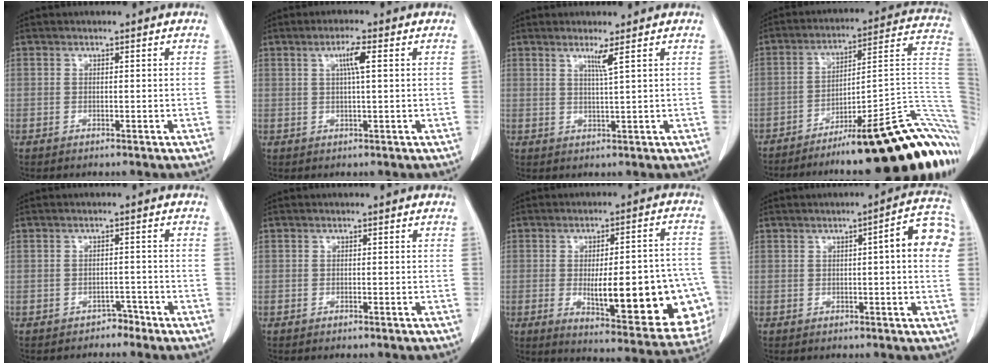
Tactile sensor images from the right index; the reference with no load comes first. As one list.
[{"total": 3.5, "force": [1.0, 0.0, 3.3], "torque": [-0.059, 0.003, 0.018]}, {"total": 2.4, "force": [1.3, -0.8, 1.8], "torque": [-0.035, -0.011, 0.029]}, {"total": 26.6, "force": [-15.4, 3.5, 21.5], "torque": [-0.176, 0.027, -0.214]}, {"total": 1.9, "force": [-1.6, 0.9, 0.1], "torque": [-0.001, 0.004, -0.024]}, {"total": 0.7, "force": [-0.6, 0.1, 0.3], "torque": [-0.008, -0.001, -0.007]}, {"total": 22.8, "force": [-4.9, 5.8, 21.5], "torque": [-0.194, 0.016, -0.039]}, {"total": 7.7, "force": [1.2, 0.8, 7.5], "torque": [-0.087, 0.021, 0.006]}]